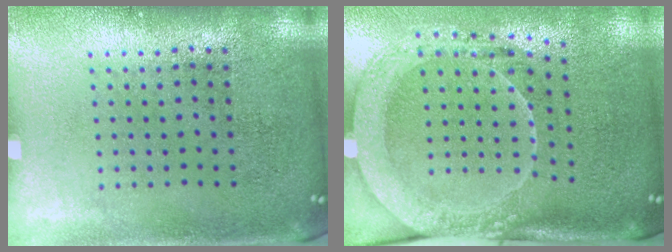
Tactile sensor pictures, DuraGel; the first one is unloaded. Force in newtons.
{"total": 2.0, "press": 2.0, "slide": 0.3}